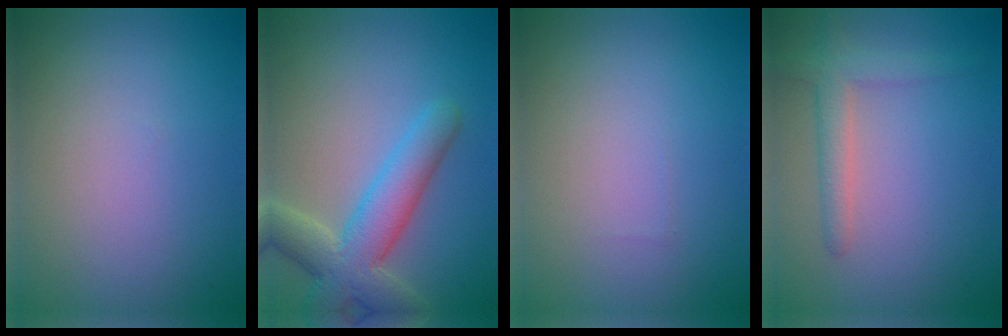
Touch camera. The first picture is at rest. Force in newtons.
{"total": 6.3, "press": 6.3, "slide": 0.3}
{"total": 0.0}
{"total": 2.9, "press": 2.9, "slide": 0.2}